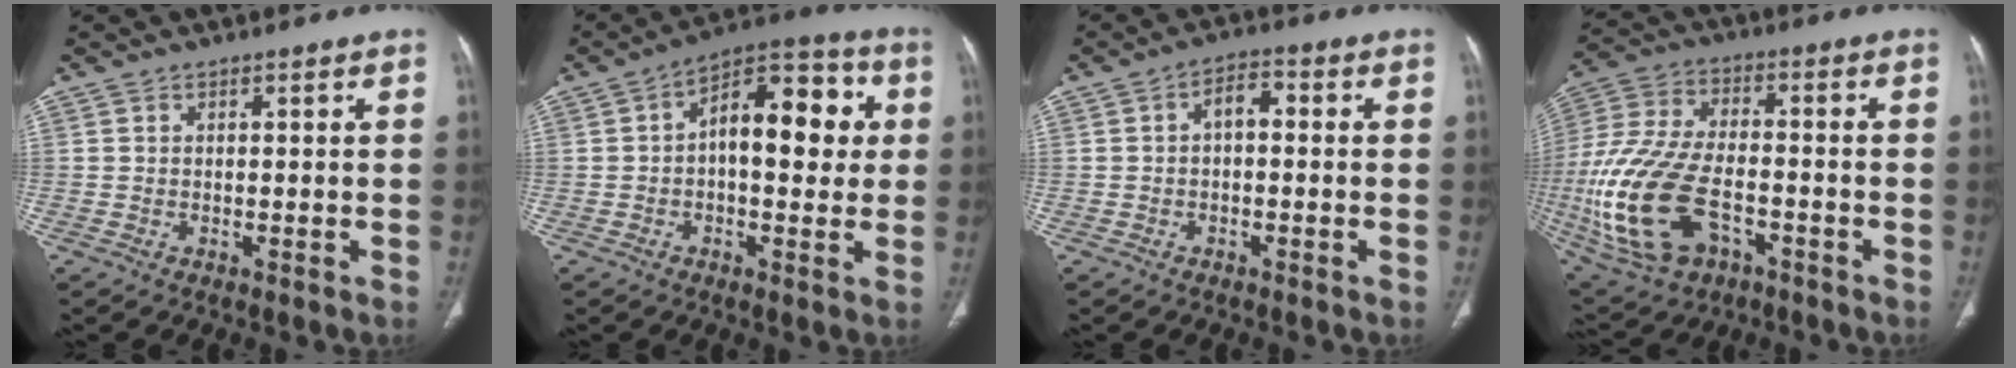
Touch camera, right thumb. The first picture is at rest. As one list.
[{"total": 14.6, "force": [1.7, 7.5, 12.5], "torque": [-0.146, 0.031, 0.016]}, {"total": 4.0, "force": [0.1, 2.2, 3.3], "torque": [-0.046, 0.016, -0.007]}, {"total": 22.0, "force": [-6.4, 12.8, 16.7], "torque": [-0.377, 0.011, -0.103]}]